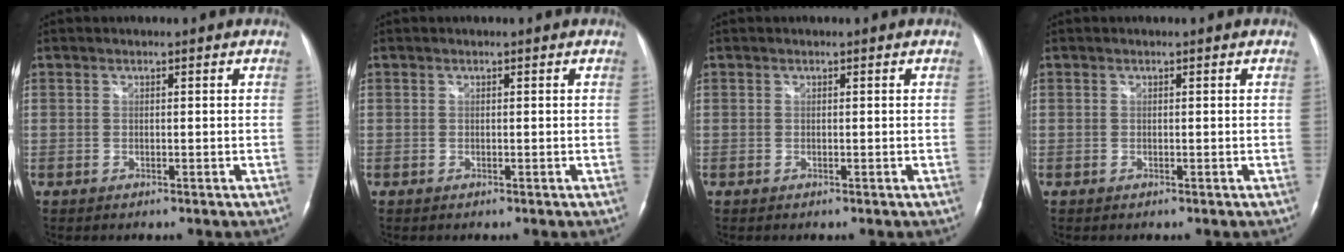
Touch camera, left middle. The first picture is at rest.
{"total": 0.0}
{"total": 0.0}
{"total": 0.0}